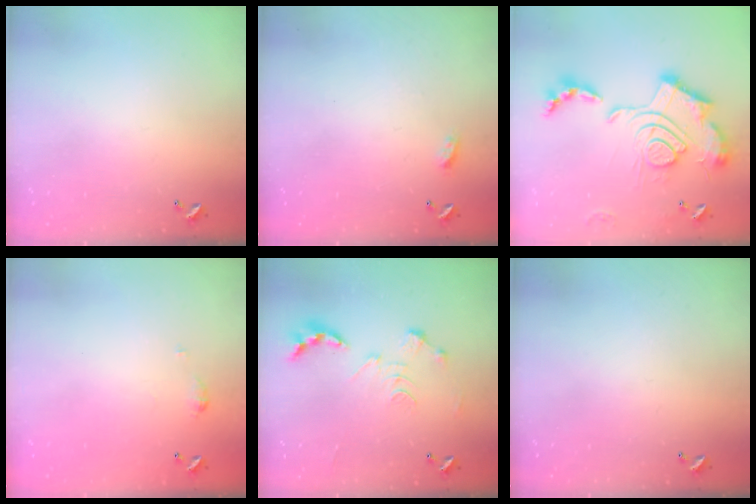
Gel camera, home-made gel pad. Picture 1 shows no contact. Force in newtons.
{"total": 3.1, "press": 3.0, "slide": 0.4}
{"total": 2.5, "press": 1.9, "slide": 1.7}
{"total": 3.5, "press": 3.5, "slide": 0.6}
{"total": 0.0}
{"total": 0.0}